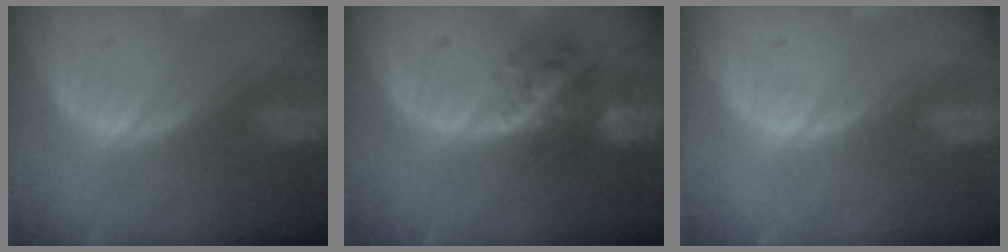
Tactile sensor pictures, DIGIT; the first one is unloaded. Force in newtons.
{"total": 5.8, "press": 5.6, "slide": 1.4}
{"total": 0.0}